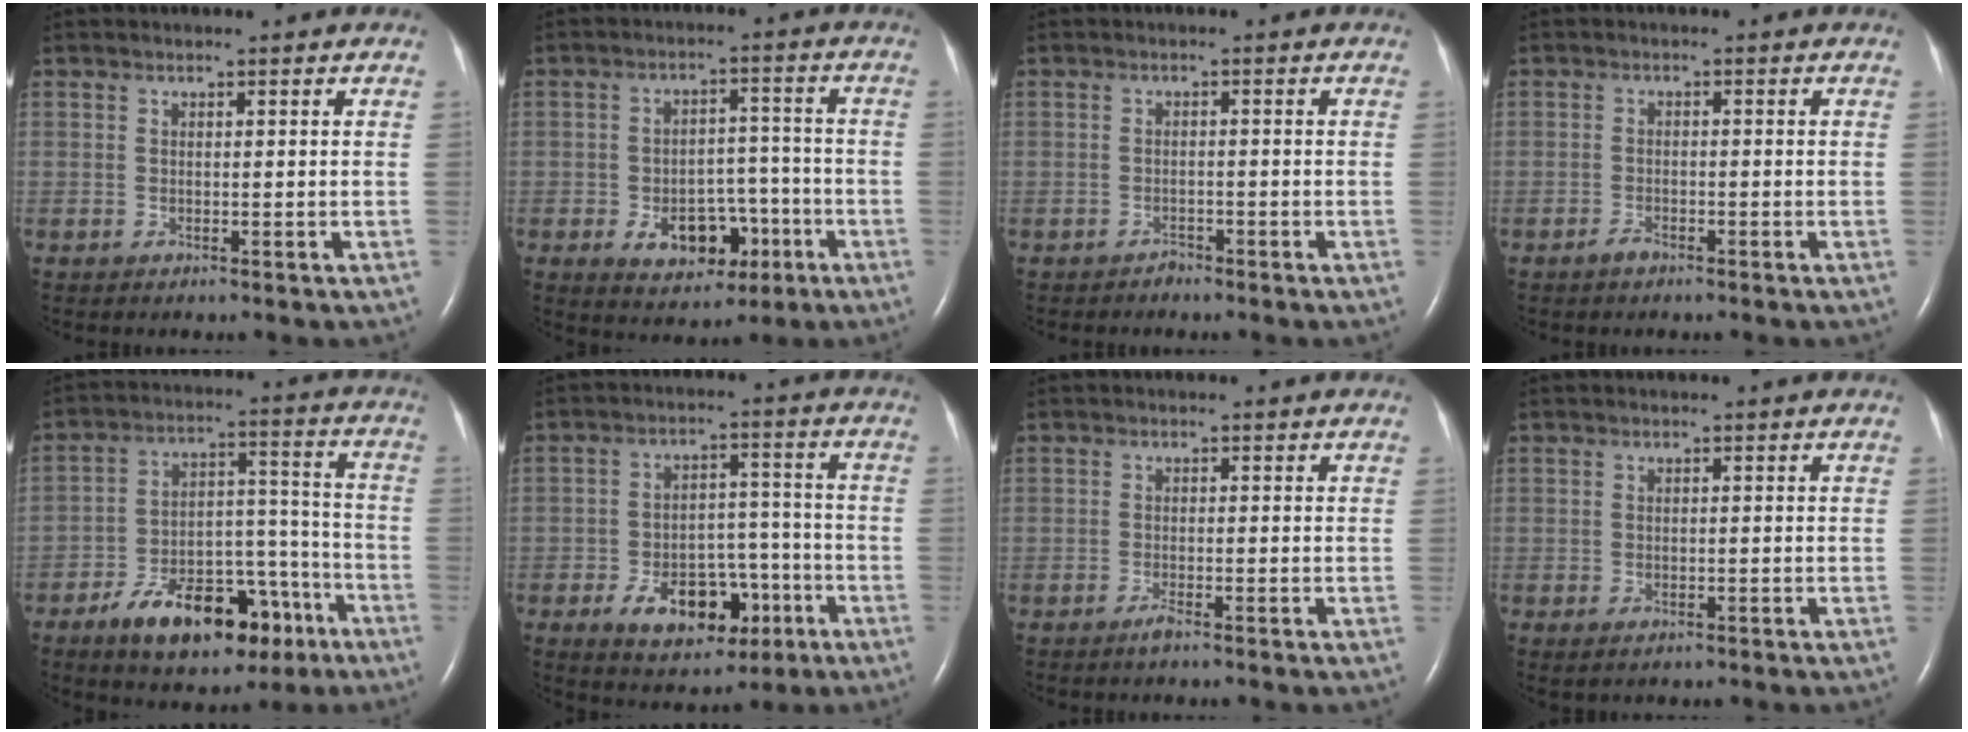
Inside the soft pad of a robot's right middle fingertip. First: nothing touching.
{"total": 8.6, "force": [-3.5, 5.5, 5.6], "torque": [-0.082, 0.017, -0.043]}
{"total": 1.0, "force": [-1.0, 0.4, -0.1], "torque": [-0.001, -0.001, -0.020]}
{"total": 1.3, "force": [-1.1, 0.4, 0.5], "torque": [-0.015, -0.001, -0.020]}
{"total": 17.0, "force": [-10.2, 7.9, 11.1], "torque": [-0.163, 0.029, -0.152]}
{"total": 11.3, "force": [-5.2, 6.7, 7.5], "torque": [-0.116, 0.017, -0.069]}
{"total": 1.1, "force": [-0.9, -0.1, 0.6], "torque": [-0.020, -0.003, -0.018]}
{"total": 1.2, "force": [-0.6, 0.7, 0.8], "torque": [-0.015, 0.000, -0.003]}